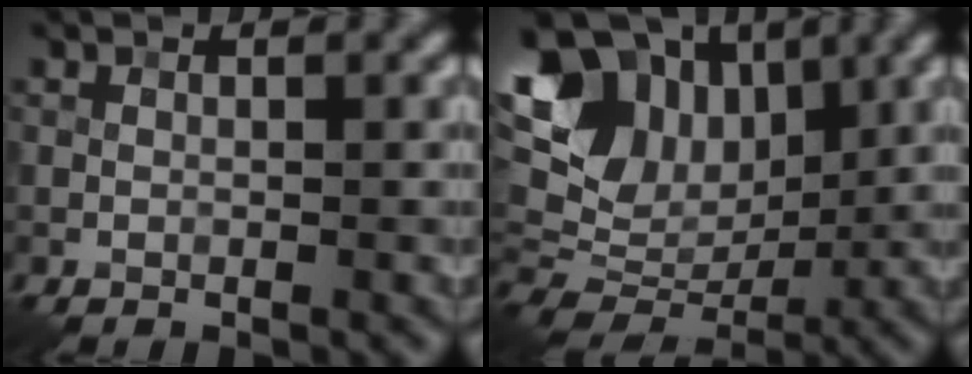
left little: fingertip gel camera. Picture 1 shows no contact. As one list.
[{"total": 12.8, "force": [3.8, 9.0, 8.4], "torque": [-0.168, 0.026, 0.070]}]